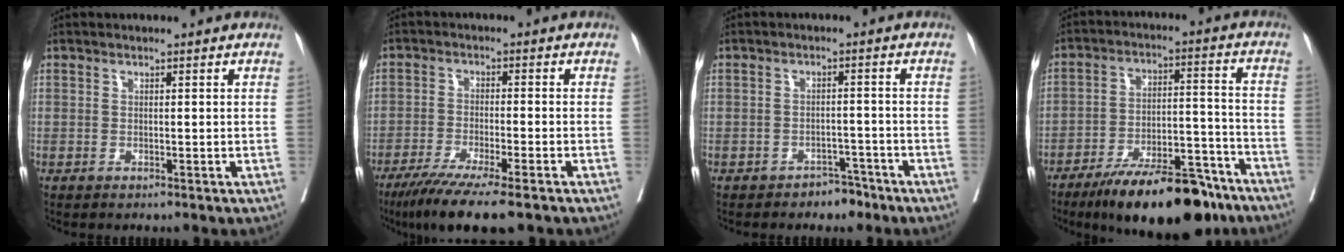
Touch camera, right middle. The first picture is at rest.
{"total": 10.6, "force": [-7.7, 0.2, 7.3], "torque": [-0.113, -0.027, -0.122]}
{"total": 2.5, "force": [-2.0, 1.3, 0.6], "torque": [-0.006, 0.007, -0.025]}
{"total": 17.3, "force": [-13.3, 4.4, 10.2], "torque": [-0.125, 0.019, -0.211]}